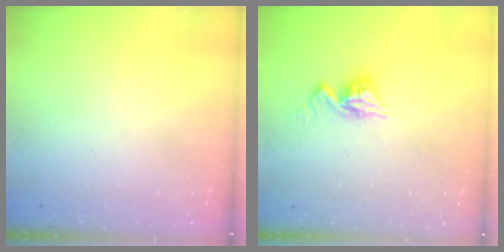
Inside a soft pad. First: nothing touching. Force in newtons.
{"total": 9.3, "press": 9.3, "slide": 0.6}